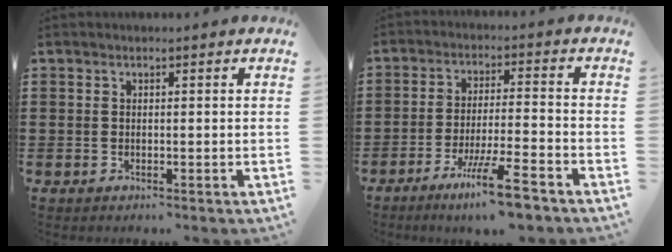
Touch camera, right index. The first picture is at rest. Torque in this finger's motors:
{"motor_torque": [1.67, -0.47, 0.66, 0.21]}